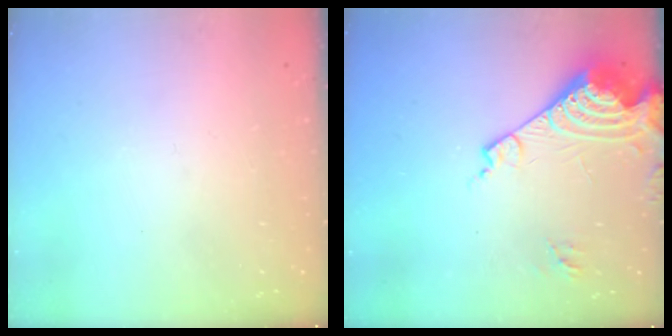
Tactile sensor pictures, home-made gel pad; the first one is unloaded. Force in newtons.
{"total": 17.3, "press": 17.1, "slide": 2.2}